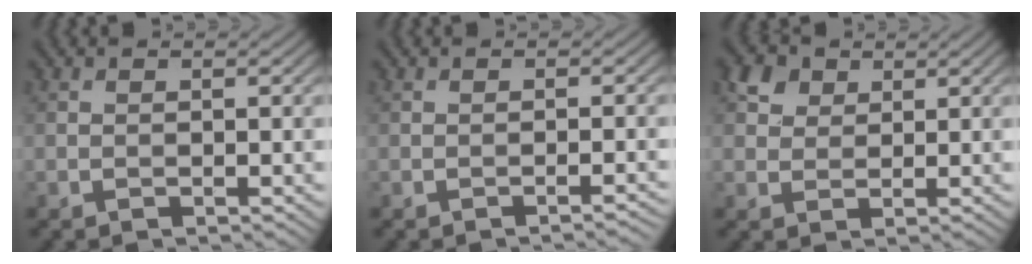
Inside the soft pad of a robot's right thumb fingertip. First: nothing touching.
{"total": 1.2, "force": [-0.9, 0.1, 0.9], "torque": [-0.005, 0.007, -0.020]}
{"total": 3.9, "force": [2.1, 2.8, 1.7], "torque": [-0.043, 0.006, 0.040]}